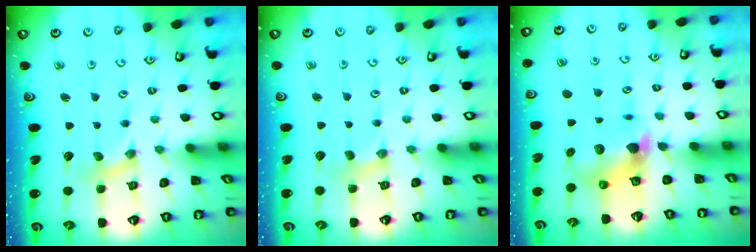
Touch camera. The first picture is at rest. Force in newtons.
{"total": 3.6, "press": 3.6, "slide": 0.5}
{"total": 5.4, "press": 5.4, "slide": 0.5}